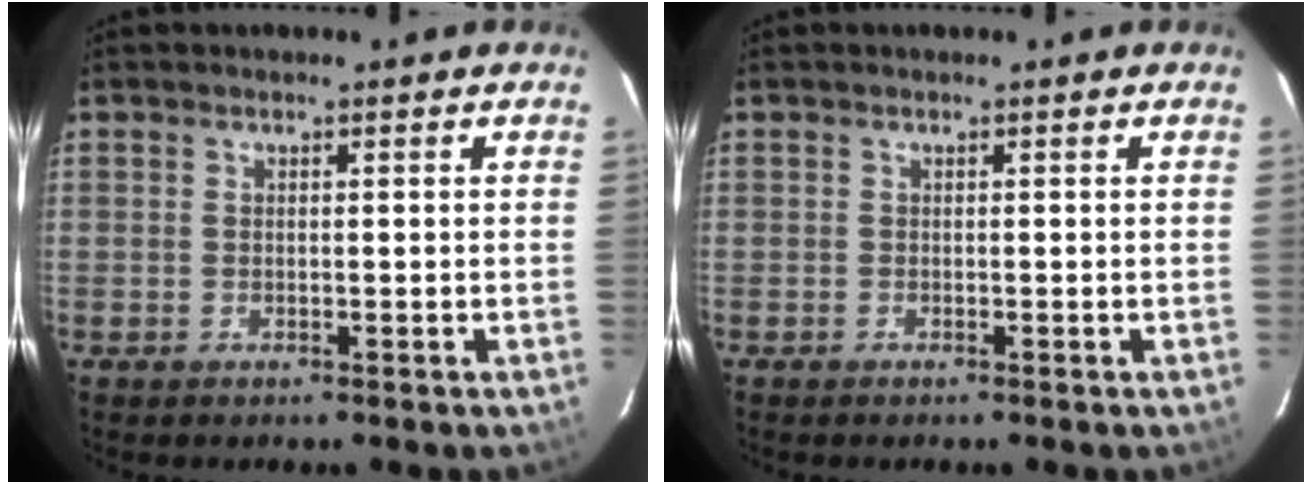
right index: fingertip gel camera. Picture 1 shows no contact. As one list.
[{"total": 0.0}]